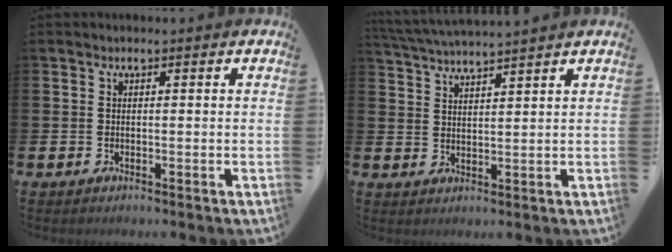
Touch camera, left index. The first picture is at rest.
{"total": 3.8, "force": [3.7, -0.6, 0.3], "torque": [-0.018, -0.022, 0.066]}